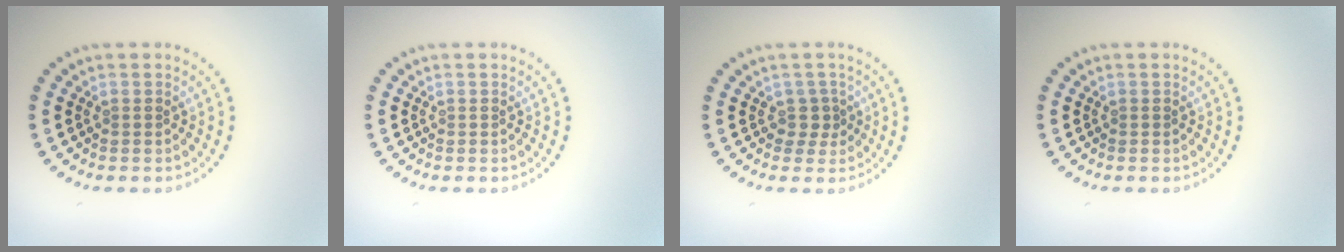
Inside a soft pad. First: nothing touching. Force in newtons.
{"total": 0.0}
{"total": 1.5, "press": 1.1, "slide": 1.0}
{"total": 0.0}